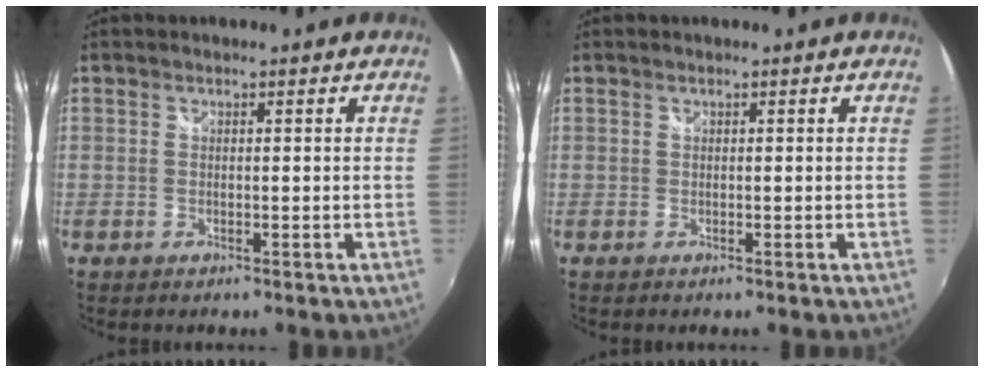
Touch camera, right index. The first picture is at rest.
{"total": 0.0}